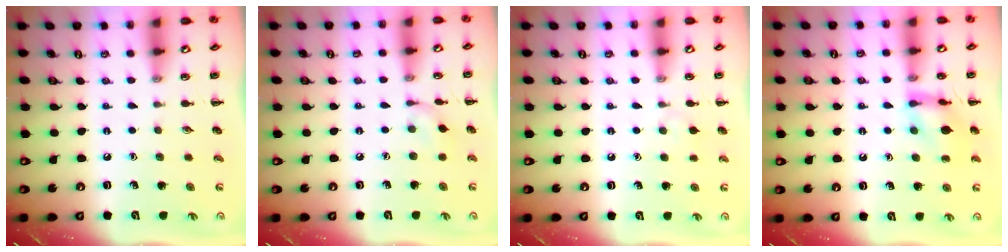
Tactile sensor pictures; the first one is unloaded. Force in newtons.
{"total": 5.9, "press": 5.8, "slide": 1.2}
{"total": 4.4, "press": 4.1, "slide": 1.6}
{"total": 11.7, "press": 11.7, "slide": 0.9}